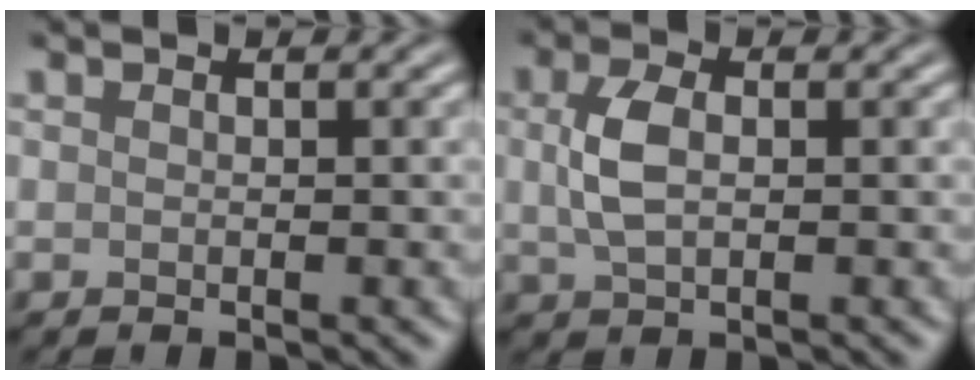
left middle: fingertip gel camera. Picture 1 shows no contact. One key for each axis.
{"total": 3.2, "fx": 0.4, "fy": 1.9, "fz": 2.5, "tx": -0.061, "ty": 0.002, "tz": 0.008}